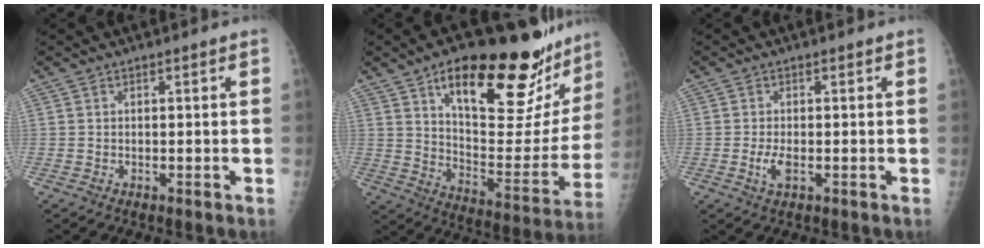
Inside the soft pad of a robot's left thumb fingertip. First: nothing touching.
{"total": 29.3, "force": [19.5, 10.2, 19.4], "torque": [-0.237, -0.074, 0.288]}
{"total": 2.8, "force": [-0.5, 1.2, 2.4], "torque": [-0.055, -0.005, -0.011]}